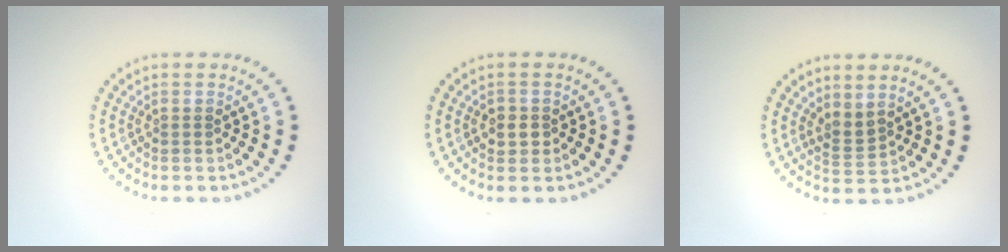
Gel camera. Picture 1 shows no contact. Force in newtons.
{"total": 1.4, "press": 1.4, "slide": 0.4}
{"total": 1.9, "press": 1.3, "slide": 1.3}